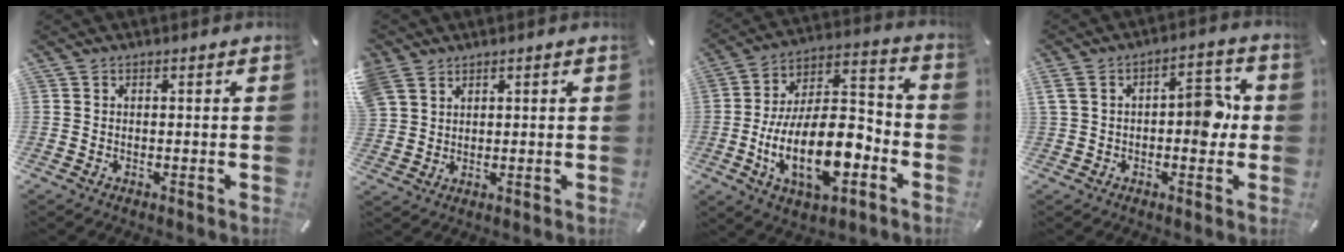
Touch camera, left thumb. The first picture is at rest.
{"total": 5.1, "force": [3.3, 3.8, 1.0], "torque": [-0.040, -0.004, 0.063]}
{"total": 20.3, "force": [-7.1, 9.9, 16.2], "torque": [-0.287, 0.022, -0.118]}
{"total": 10.1, "force": [0.4, 5.6, 8.5], "torque": [-0.109, 0.007, 0.003]}